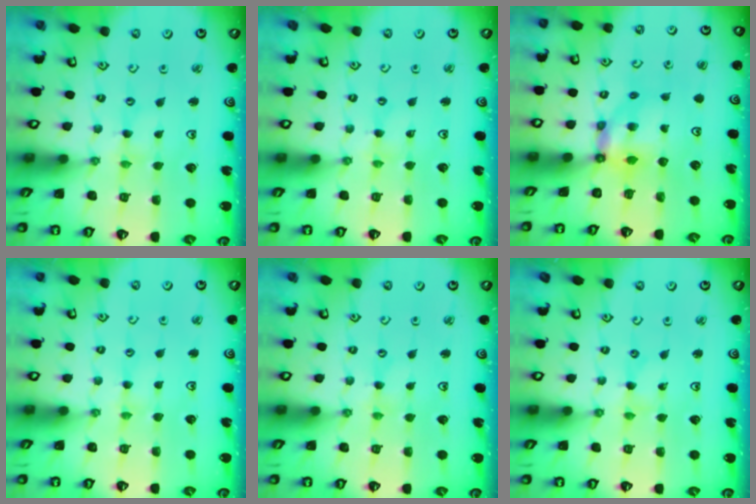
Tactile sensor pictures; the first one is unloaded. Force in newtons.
{"total": 0.5, "press": 0.5, "slide": 0.1}
{"total": 6.2, "press": 6.1, "slide": 0.7}
{"total": 2.1, "press": 2.0, "slide": 0.3}
{"total": 0.0}
{"total": 0.0}